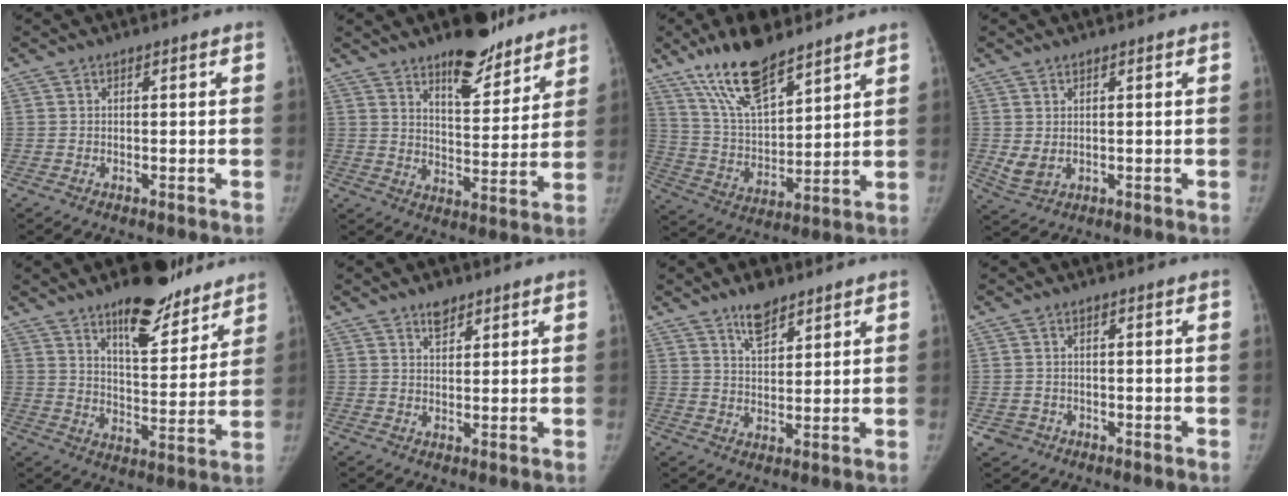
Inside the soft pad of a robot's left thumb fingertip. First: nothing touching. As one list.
[{"total": 12.4, "force": [9.3, 4.7, 6.7], "torque": [-0.059, -0.066, 0.143]}, {"total": 16.1, "force": [11.5, 5.4, 9.8], "torque": [-0.153, -0.056, 0.222]}, {"total": 3.3, "force": [0.7, 2.2, 2.3], "torque": [-0.045, -0.011, 0.025]}, {"total": 14.6, "force": [10.7, 5.4, 8.3], "torque": [-0.075, -0.072, 0.165]}, {"total": 3.2, "force": [2.3, 1.6, 1.5], "torque": [-0.012, -0.015, 0.039]}, {"total": 6.1, "force": [4.5, 2.5, 3.2], "torque": [-0.036, -0.030, 0.079]}, {"total": 2.2, "force": [-0.9, 2.0, 0.0], "torque": [0.008, 0.007, -0.016]}]